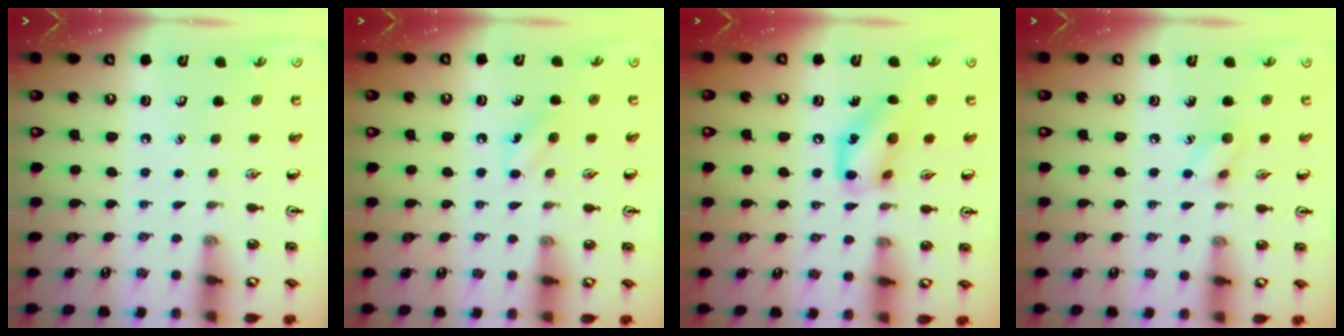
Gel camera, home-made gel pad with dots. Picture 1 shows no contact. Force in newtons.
{"total": 5.8, "press": 5.5, "slide": 1.9}
{"total": 12.7, "press": 12.5, "slide": 2.2}
{"total": 6.0, "press": 5.9, "slide": 1.1}